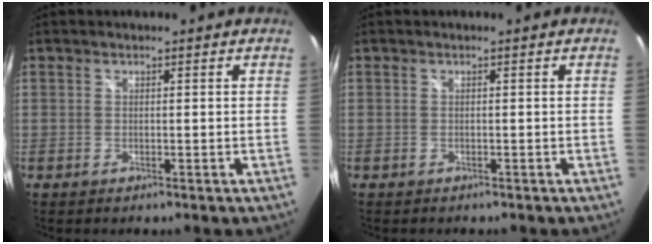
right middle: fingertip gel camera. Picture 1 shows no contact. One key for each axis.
{"total": 0.8, "fx": -0.7, "fy": 0.3, "fz": 0.2, "tx": -0.008, "ty": -0.002, "tz": -0.011}